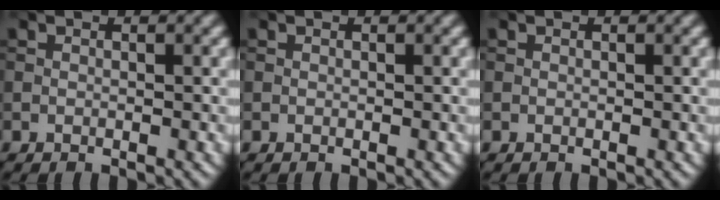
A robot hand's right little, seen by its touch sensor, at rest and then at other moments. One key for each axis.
{"total": 0.0}
{"total": 0.0}